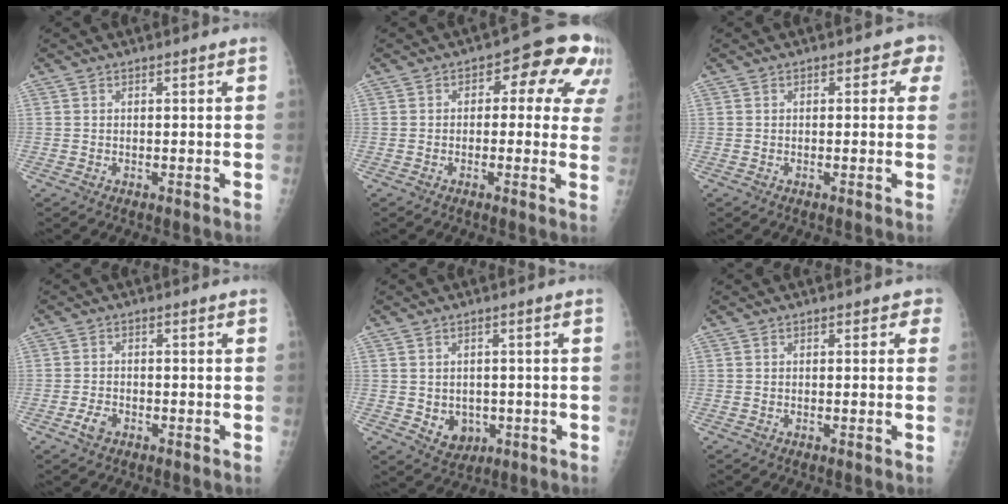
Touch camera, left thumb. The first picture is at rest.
{"total": 11.4, "force": [3.6, 6.3, 8.7], "torque": [-0.045, 0.016, 0.032]}
{"total": 2.8, "force": [0.9, 1.9, 1.9], "torque": [0.008, 0.004, 0.000]}
{"total": 2.7, "force": [-1.5, 1.6, 1.5], "torque": [-0.030, 0.007, -0.026]}
{"total": 5.2, "force": [-0.9, 4.3, 2.8], "torque": [-0.018, 0.000, 0.001]}
{"total": 1.9, "force": [0.8, 1.3, 1.2], "torque": [0.007, 0.003, 0.003]}